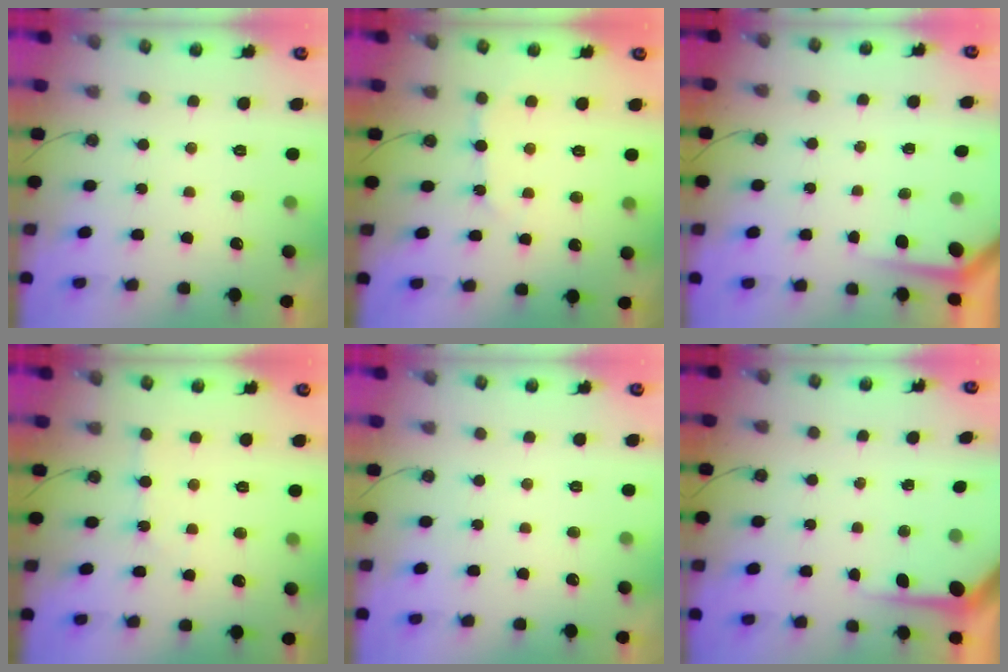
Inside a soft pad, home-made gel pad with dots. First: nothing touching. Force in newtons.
{"total": 5.0, "press": 5.0, "slide": 0.4}
{"total": 2.7, "press": 2.7, "slide": 0.4}
{"total": 2.5, "press": 2.5, "slide": 0.4}
{"total": 0.0}
{"total": 4.1, "press": 4.1, "slide": 0.2}